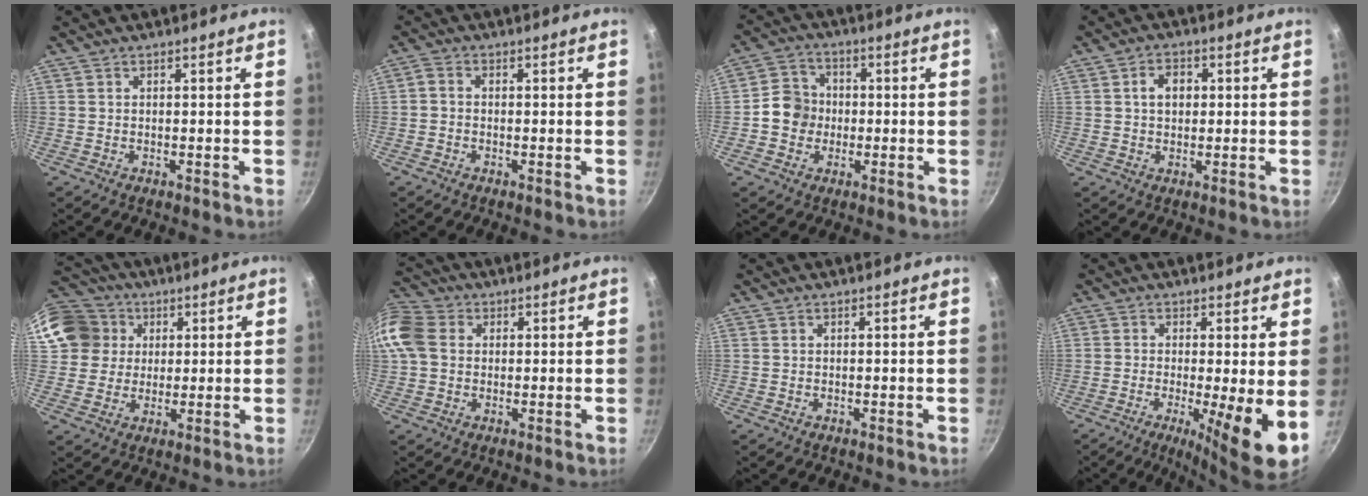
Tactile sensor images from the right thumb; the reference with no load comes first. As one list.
[{"total": 1.8, "force": [-0.7, 1.3, 1.1], "torque": [-0.029, 0.010, -0.021]}, {"total": 7.5, "force": [-0.9, 6.8, 3.1], "torque": [-0.022, 0.019, -0.032]}, {"total": 4.5, "force": [0.7, 3.4, 2.9], "torque": [-0.028, 0.008, 0.008]}, {"total": 14.4, "force": [4.4, 12.8, 4.7], "torque": [-0.085, 0.025, 0.079]}, {"total": 12.4, "force": [1.6, 10.2, 6.9], "torque": [-0.147, 0.025, 0.017]}, {"total": 0.0}, {"total": 9.3, "force": [-1.3, 1.3, 9.1], "torque": [-0.144, -0.013, -0.020]}]